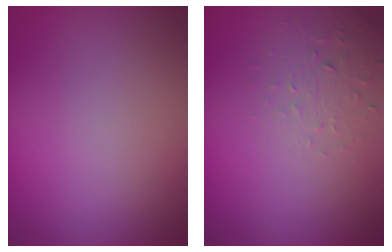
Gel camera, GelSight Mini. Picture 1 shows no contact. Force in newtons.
{"total": 2.2, "press": 2.2, "slide": 0.4}